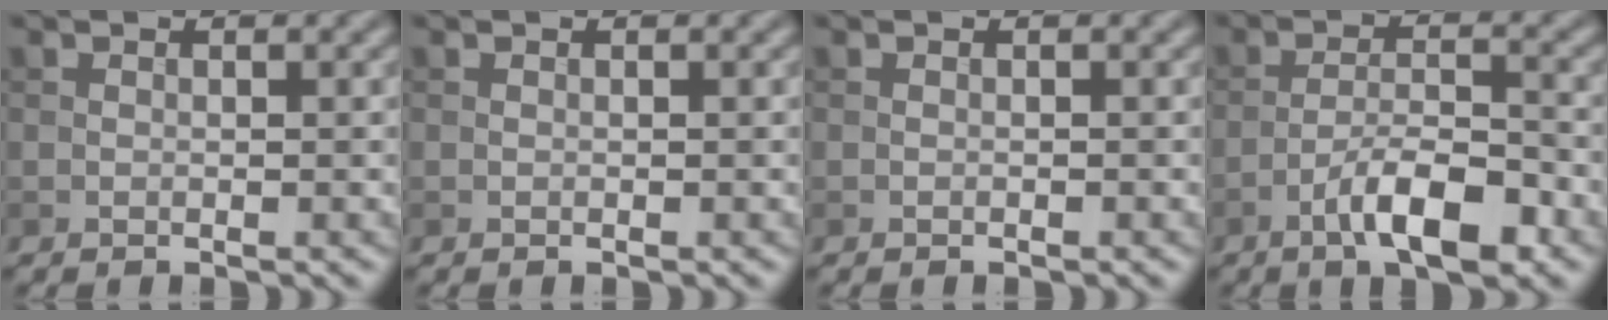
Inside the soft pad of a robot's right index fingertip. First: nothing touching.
{"total": 0.0}
{"total": 0.0}
{"total": 5.8, "force": [-3.3, 1.6, 4.5], "torque": [-0.077, 0.009, -0.059]}